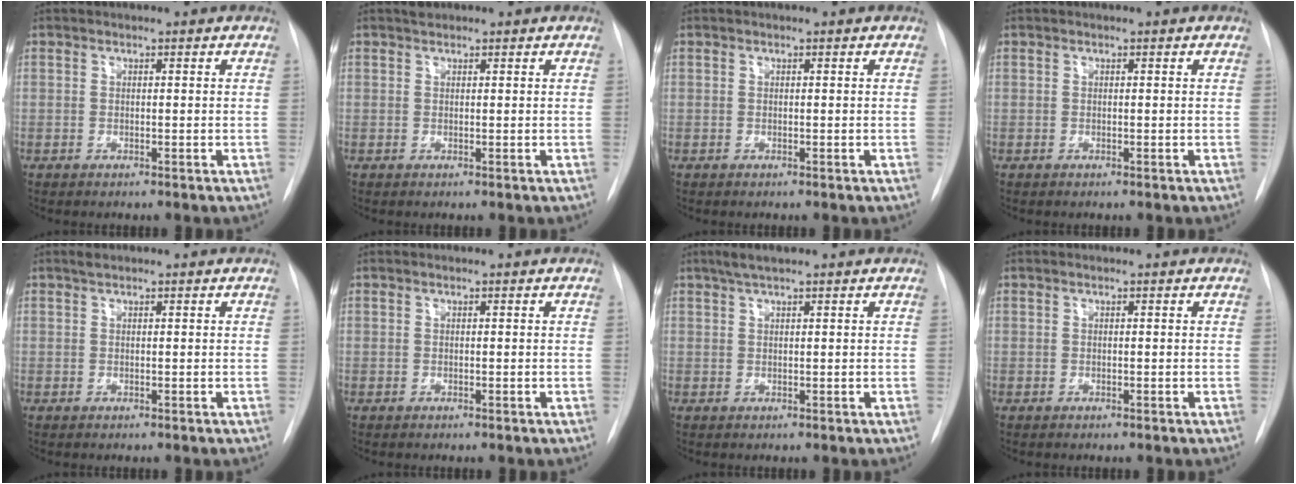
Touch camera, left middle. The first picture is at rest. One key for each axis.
{"total": 0.9, "fx": 0.8, "fy": 0.4, "fz": 0.2, "tx": -0.010, "ty": 0.005, "tz": 0.013}
{"total": 0.0}
{"total": 0.0}
{"total": 0.7, "fx": 0.6, "fy": 0.2, "fz": 0.3, "tx": -0.012, "ty": 0.007, "tz": 0.012}
{"total": 0.0}
{"total": 2.6, "fx": 1.9, "fy": 0.3, "fz": 1.8, "tx": -0.040, "ty": 0.008, "tz": 0.036}
{"total": 0.0}